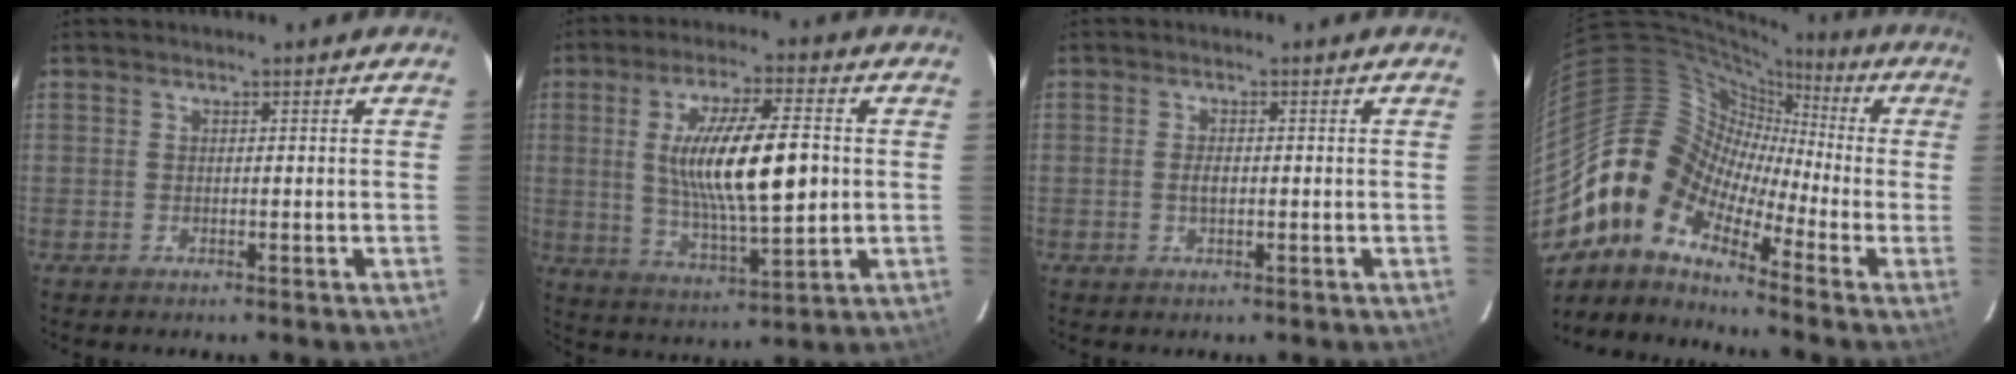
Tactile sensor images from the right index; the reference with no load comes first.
{"total": 16.0, "force": [1.2, 4.0, 15.4], "torque": [-0.275, -0.004, 0.030]}
{"total": 1.7, "force": [0.0, 0.8, 1.5], "torque": [-0.029, 0.001, -0.001]}
{"total": 10.4, "force": [-6.2, 6.9, 4.8], "torque": [-0.075, 0.024, -0.152]}